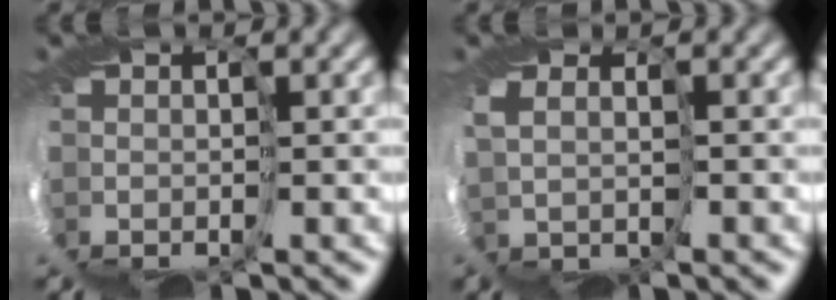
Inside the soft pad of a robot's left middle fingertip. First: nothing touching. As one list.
[{"total": 2.9, "force": [2.6, -0.8, -0.8], "torque": [0.003, 0.011, 0.055]}]